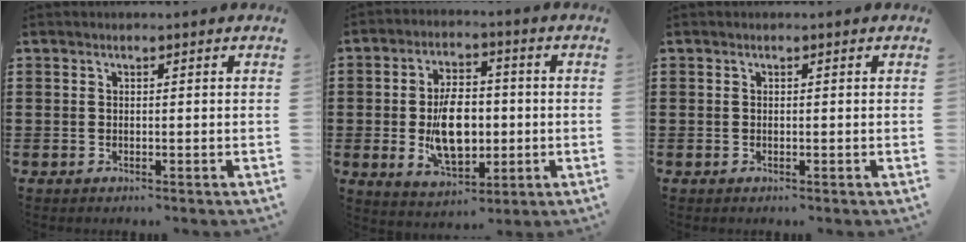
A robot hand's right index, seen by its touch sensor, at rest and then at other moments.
{"total": 9.8, "force": [-1.2, 5.6, 8.0], "torque": [-0.151, 0.001, -0.025]}
{"total": 0.0}